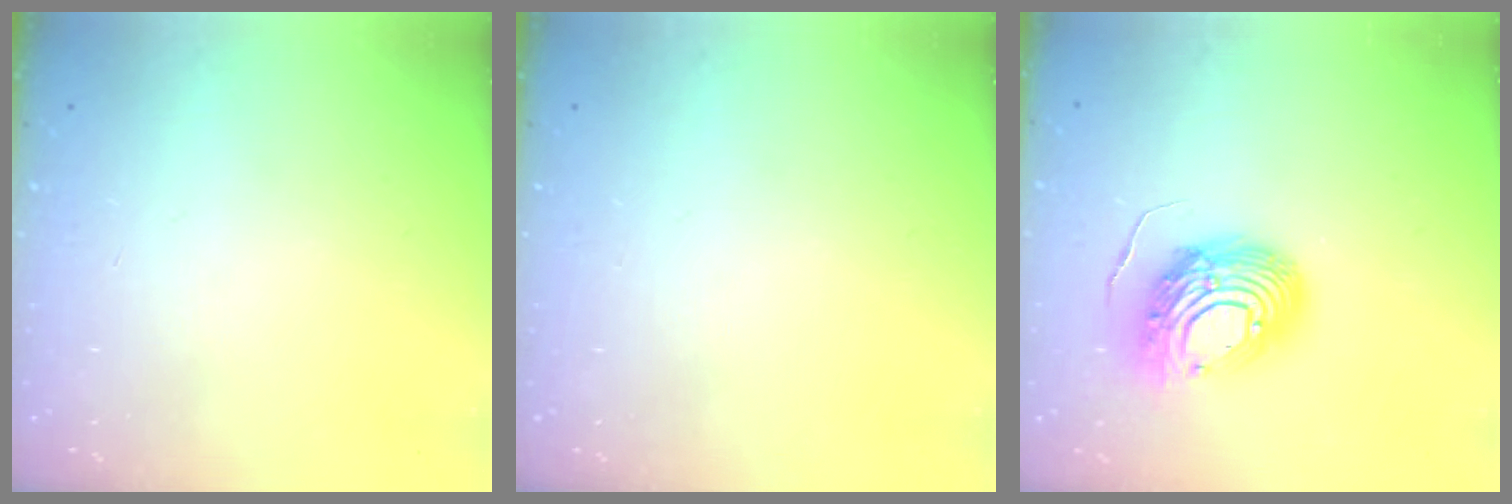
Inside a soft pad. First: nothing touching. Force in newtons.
{"total": 0.0}
{"total": 13.4, "press": 13.4, "slide": 1.3}